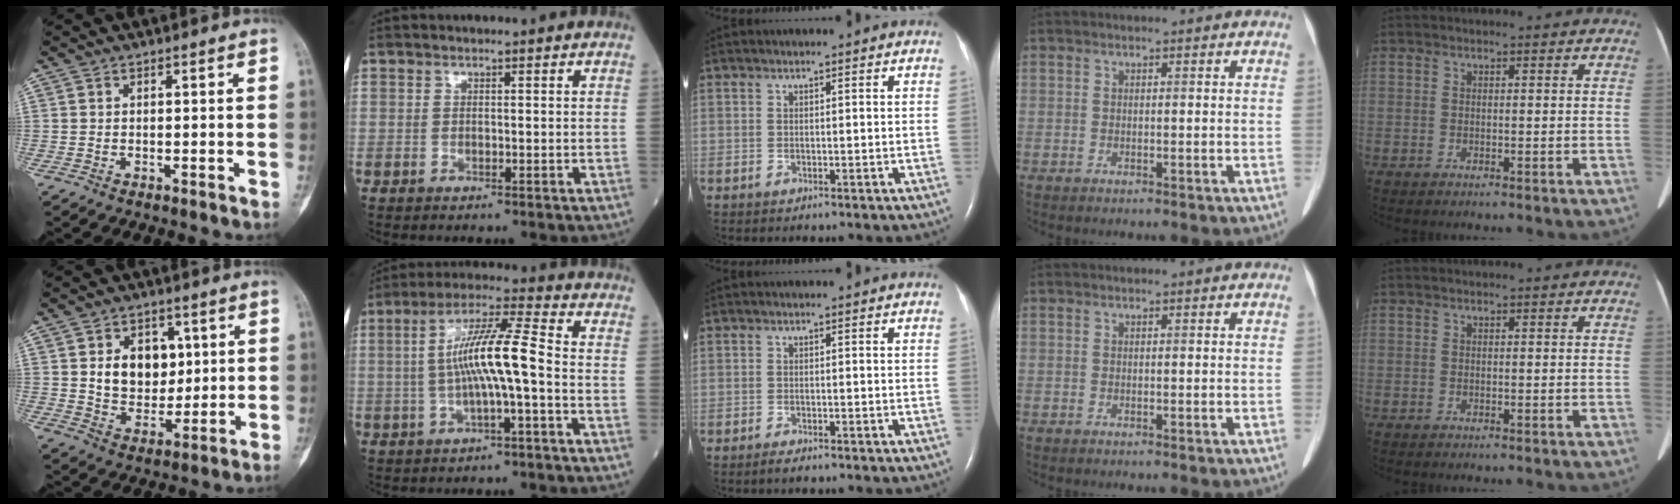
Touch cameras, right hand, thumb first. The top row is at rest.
{"thumb": {"total": 10.9, "force": [2.5, 8.1, 6.8], "torque": [-0.060, -0.013, 0.051]}, "index": {"total": 10.0, "force": [-1.0, 0.4, 9.9], "torque": [-0.184, 0.017, -0.024]}, "middle": {"total": 1.2, "force": [-1.0, 0.2, 0.7], "torque": [-0.017, -0.003, -0.016]}}